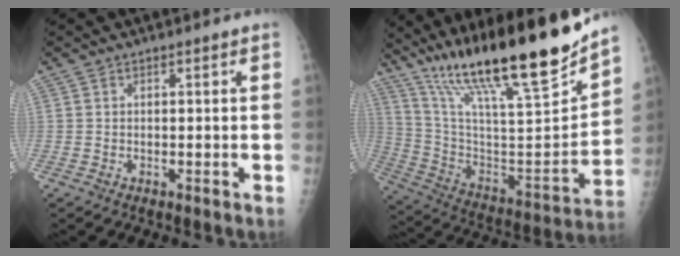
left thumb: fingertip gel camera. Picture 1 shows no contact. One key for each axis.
{"total": 29.4, "fx": 21.8, "fy": 3.7, "fz": 19.3, "tx": -0.307, "ty": -0.086, "tz": 0.371}